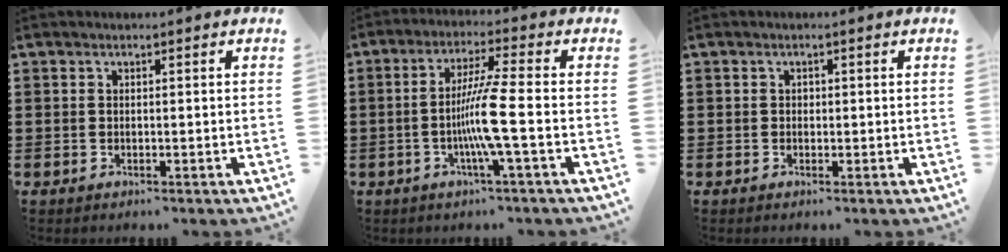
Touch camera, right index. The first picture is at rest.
{"total": 7.8, "force": [-1.8, -0.7, 7.6], "torque": [-0.153, -0.019, -0.043]}
{"total": 0.6, "force": [0.0, 0.5, 0.2], "torque": [-0.006, 0.003, 0.000]}